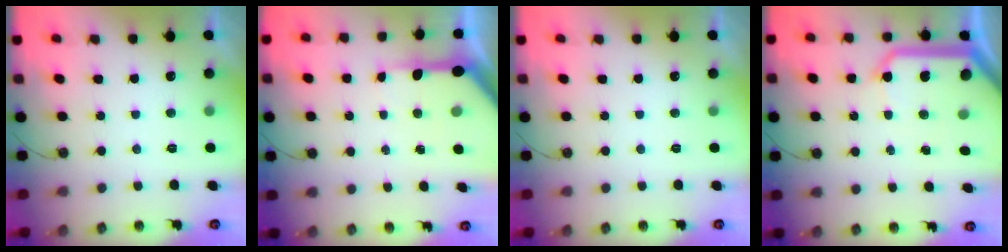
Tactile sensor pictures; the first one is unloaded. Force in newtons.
{"total": 9.0, "press": 8.9, "slide": 1.0}
{"total": 0.0}
{"total": 18.3, "press": 18.1, "slide": 2.4}